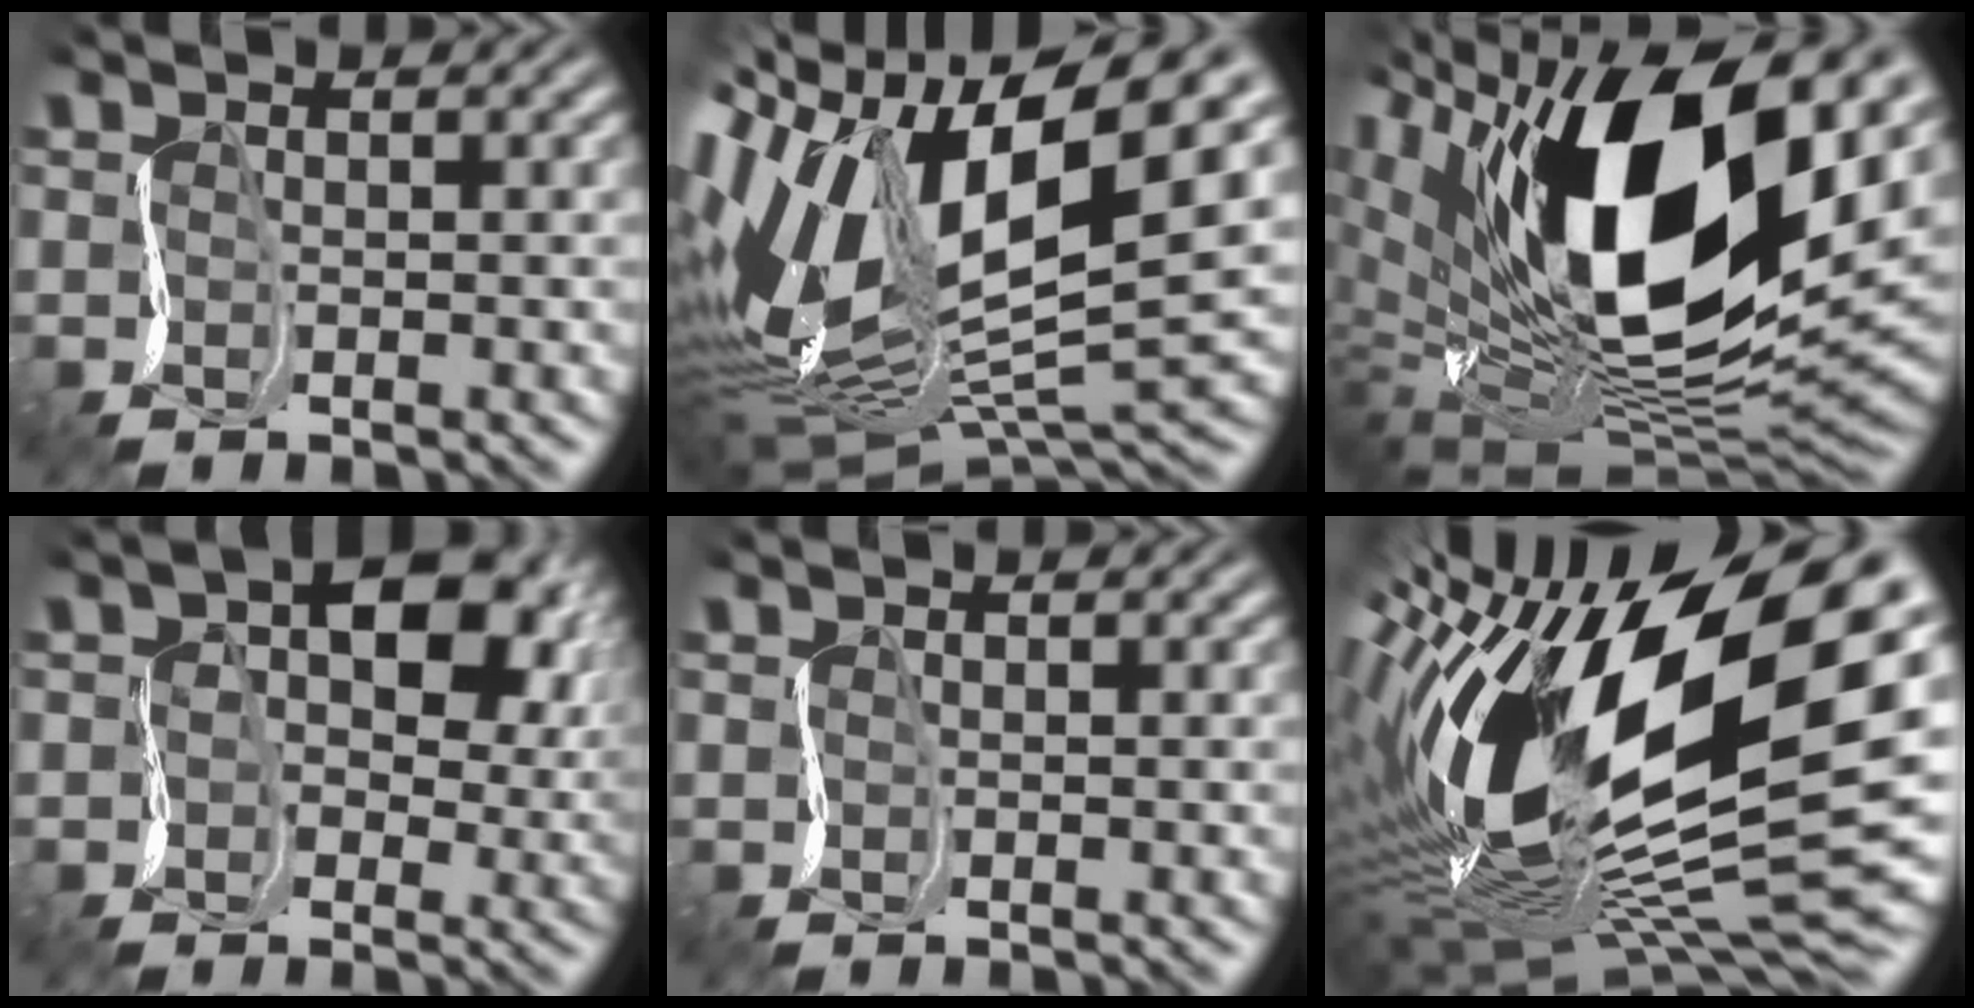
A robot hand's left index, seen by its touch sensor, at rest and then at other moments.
{"total": 13.6, "force": [2.4, 6.1, 11.9], "torque": [-0.263, 0.014, 0.053]}
{"total": 16.7, "force": [6.7, 8.4, 12.8], "torque": [-0.247, 0.006, 0.129]}
{"total": 7.3, "force": [1.8, 4.3, 5.7], "torque": [-0.082, 0.021, 0.025]}
{"total": 0.0}
{"total": 18.0, "force": [1.4, 7.9, 16.1], "torque": [-0.336, -0.029, 0.039]}